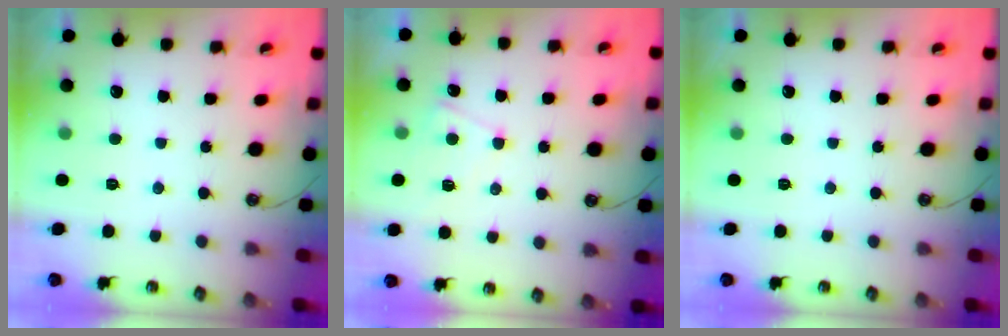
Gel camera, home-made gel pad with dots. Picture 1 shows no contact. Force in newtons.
{"total": 2.3, "press": 2.3, "slide": 0.3}
{"total": 0.0}